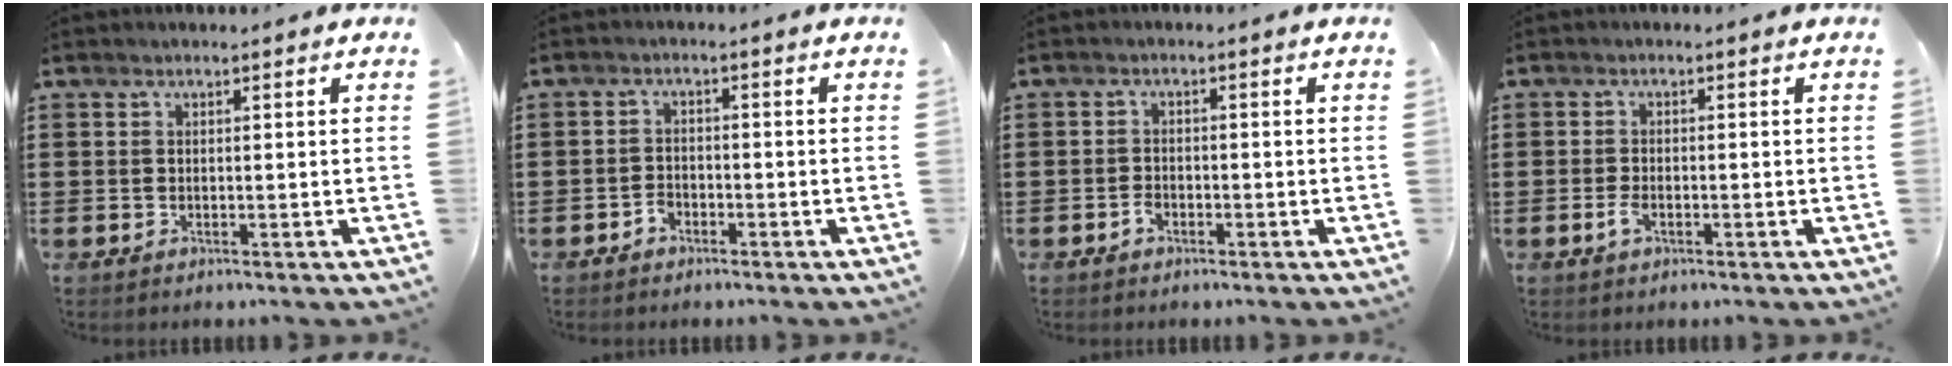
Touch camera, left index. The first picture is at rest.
{"total": 1.7, "force": [-1.3, 0.9, 0.4], "torque": [-0.014, 0.001, -0.028]}
{"total": 1.6, "force": [-1.0, 0.9, 0.9], "torque": [-0.020, -0.001, -0.019]}
{"total": 2.1, "force": [-0.8, 0.9, 1.7], "torque": [-0.049, -0.005, -0.020]}